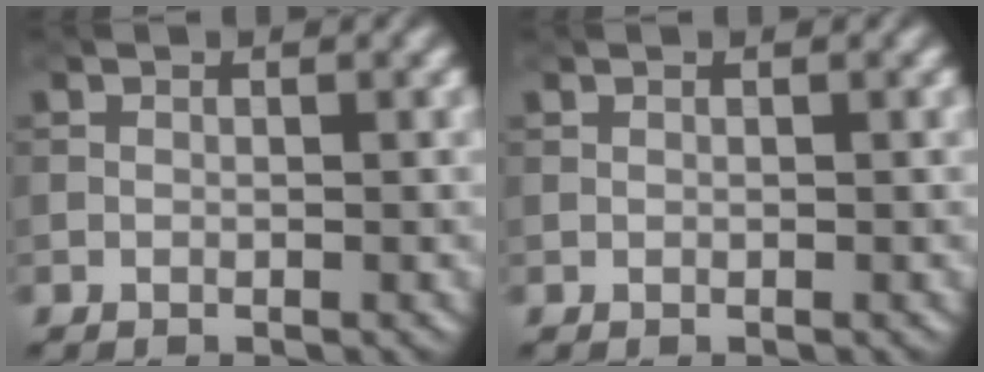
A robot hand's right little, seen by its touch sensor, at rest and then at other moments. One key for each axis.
{"total": 0.0}